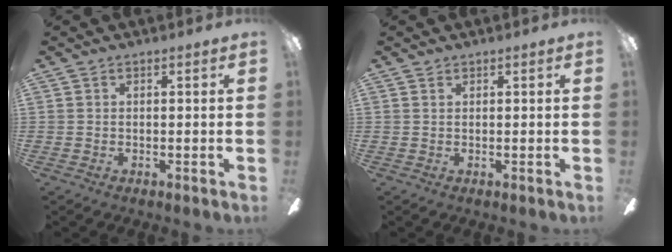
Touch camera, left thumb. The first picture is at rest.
{"total": 0.6, "force": [0.5, 0.3, 0.2], "torque": [-0.004, 0.001, 0.009]}